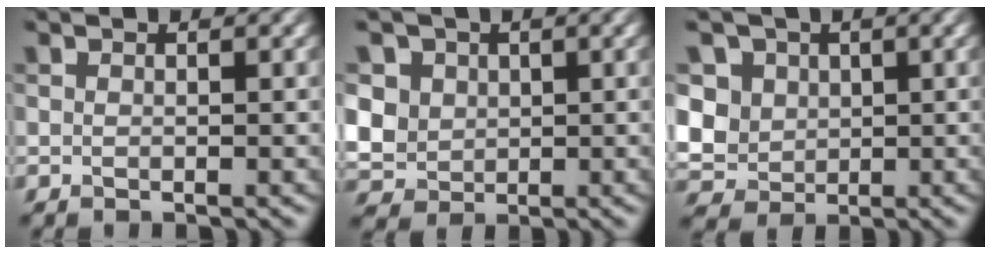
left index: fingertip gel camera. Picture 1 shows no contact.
{"total": 5.3, "force": [1.4, 4.6, 2.2], "torque": [-0.066, 0.011, 0.032]}
{"total": 6.2, "force": [1.2, 5.4, 2.9], "torque": [-0.068, 0.016, 0.019]}